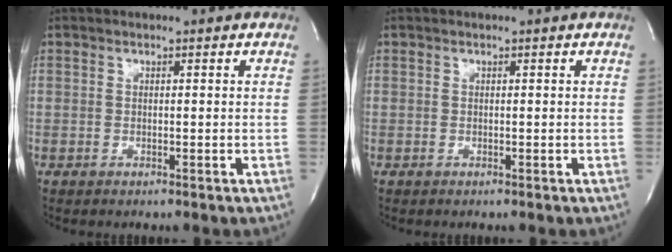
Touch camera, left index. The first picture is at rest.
{"total": 0.0}